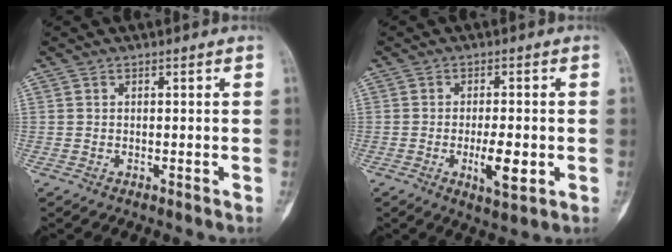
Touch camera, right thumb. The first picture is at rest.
{"total": 6.4, "force": [-1.5, 2.2, 5.8], "torque": [-0.092, -0.007, -0.020]}